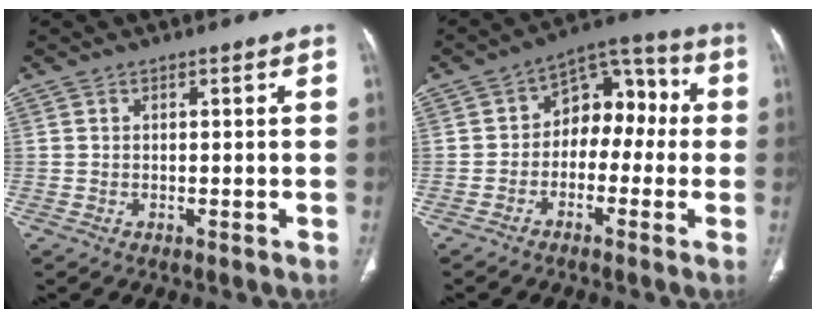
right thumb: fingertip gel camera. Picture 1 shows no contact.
{"total": 10.6, "force": [-0.9, 7.3, 7.5], "torque": [-0.062, 0.049, -0.031]}